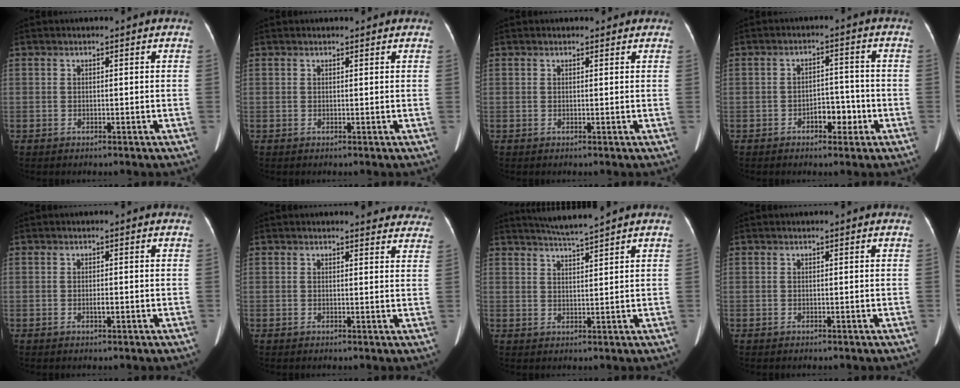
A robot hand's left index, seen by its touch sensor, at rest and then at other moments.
{"total": 1.9, "force": [1.7, 0.6, 0.7], "torque": [-0.009, 0.019, 0.016]}
{"total": 1.6, "force": [1.4, 0.8, 0.3], "torque": [0.000, 0.011, 0.011]}
{"total": 4.1, "force": [-2.0, 2.2, 2.9], "torque": [-0.038, 0.011, -0.028]}
{"total": 0.9, "force": [-0.3, 0.2, 0.9], "torque": [-0.018, 0.000, -0.004]}
{"total": 8.9, "force": [8.5, 2.2, 1.5], "torque": [0.015, -0.016, 0.062]}
{"total": 4.6, "force": [4.2, -1.4, 1.5], "torque": [-0.028, 0.002, 0.077]}
{"total": 0.0}